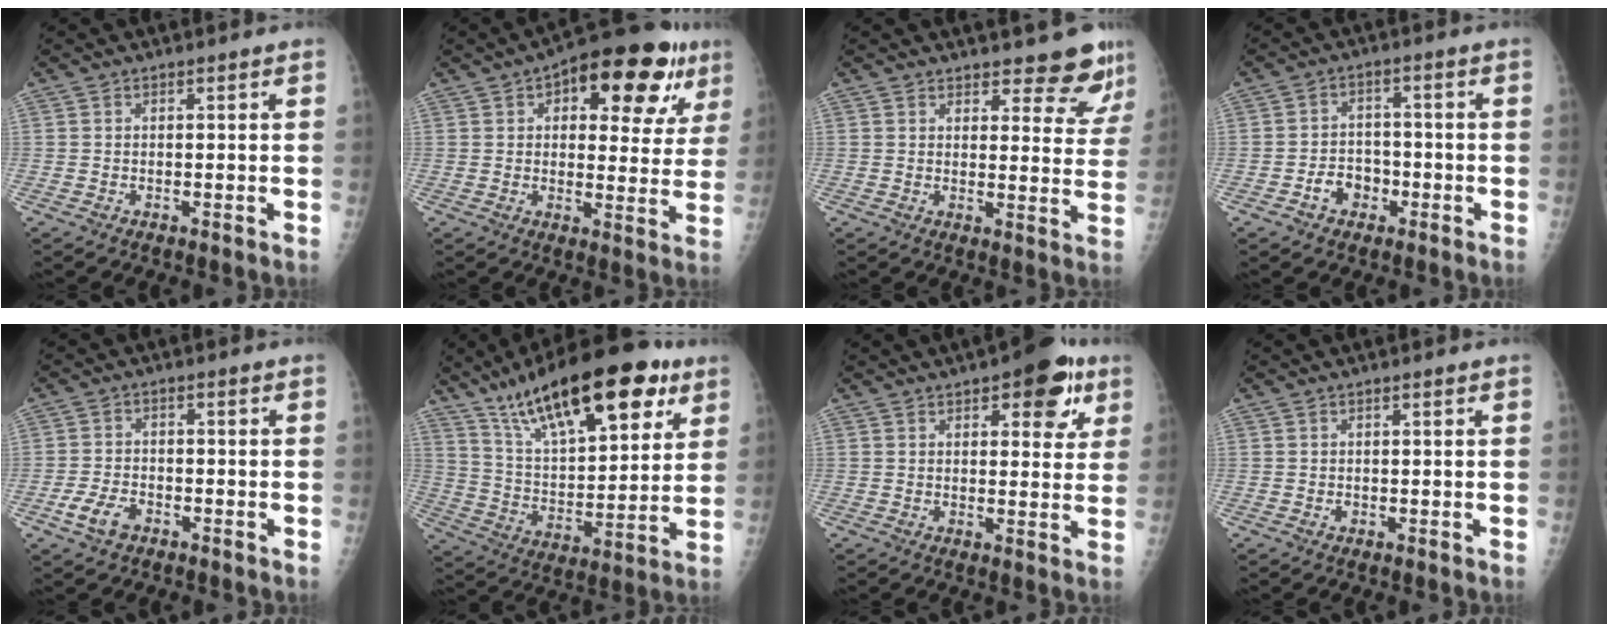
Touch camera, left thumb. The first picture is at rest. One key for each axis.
{"total": 19.3, "fx": 8.8, "fy": 8.9, "fz": 14.7, "tx": -0.156, "ty": 0.000, "tz": 0.114}
{"total": 9.8, "fx": 8.6, "fy": 3.2, "fz": 3.3, "tx": -0.001, "ty": -0.060, "tz": 0.090}
{"total": 5.2, "fx": -2.4, "fy": 4.1, "fz": 2.3, "tx": -0.014, "ty": 0.027, "tz": -0.041}
{"total": 4.8, "fx": -2.6, "fy": 2.8, "fz": 2.9, "tx": -0.058, "ty": 0.014, "tz": -0.049}
{"total": 26.4, "fx": 15.4, "fy": 9.8, "fz": 19.1, "tx": -0.278, "ty": -0.032, "tz": 0.258}
{"total": 10.4, "fx": 5.2, "fy": 4.7, "fz": 7.7, "tx": -0.057, "ty": -0.013, "tz": 0.058}
{"total": 0.7, "fx": 0.1, "fy": 0.5, "fz": 0.5, "tx": -0.004, "ty": 0.001, "tz": 0.002}